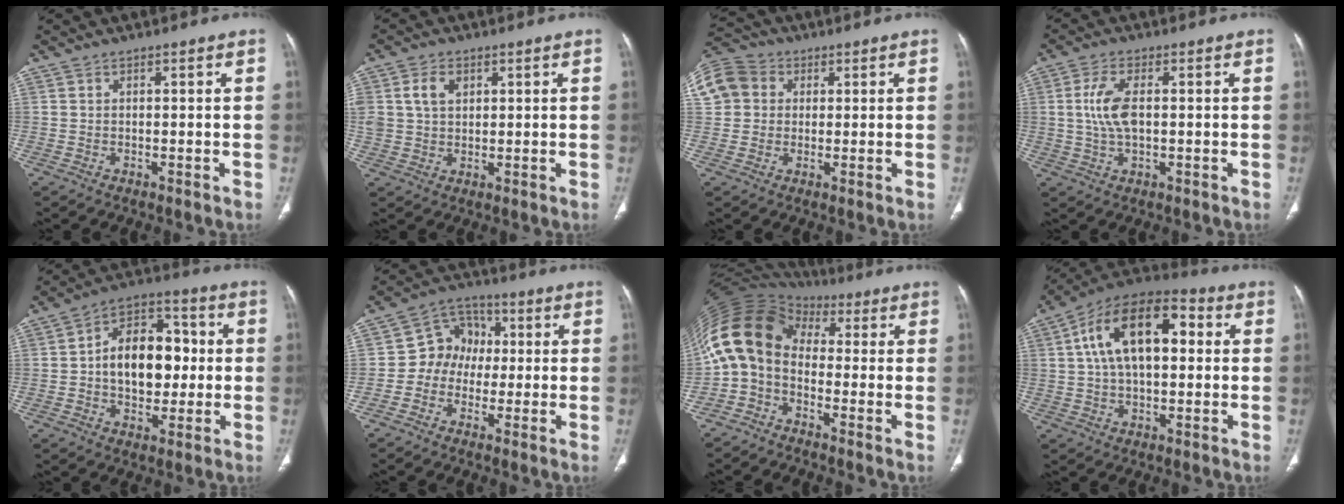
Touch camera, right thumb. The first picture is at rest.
{"total": 5.8, "force": [2.0, 4.2, 3.4], "torque": [-0.055, -0.002, 0.041]}
{"total": 12.1, "force": [2.8, 10.5, 5.2], "torque": [-0.117, 0.032, 0.046]}
{"total": 6.7, "force": [0.6, 3.2, 5.9], "torque": [-0.128, 0.003, 0.008]}
{"total": 15.0, "force": [0.2, 10.0, 11.2], "torque": [-0.133, 0.031, -0.001]}
{"total": 8.6, "force": [-0.4, 7.5, 4.2], "torque": [-0.030, 0.029, -0.022]}
{"total": 13.0, "force": [-0.9, 9.5, 8.8], "torque": [-0.163, 0.059, -0.034]}
{"total": 18.1, "force": [3.5, 9.8, 14.8], "torque": [-0.234, 0.030, 0.047]}